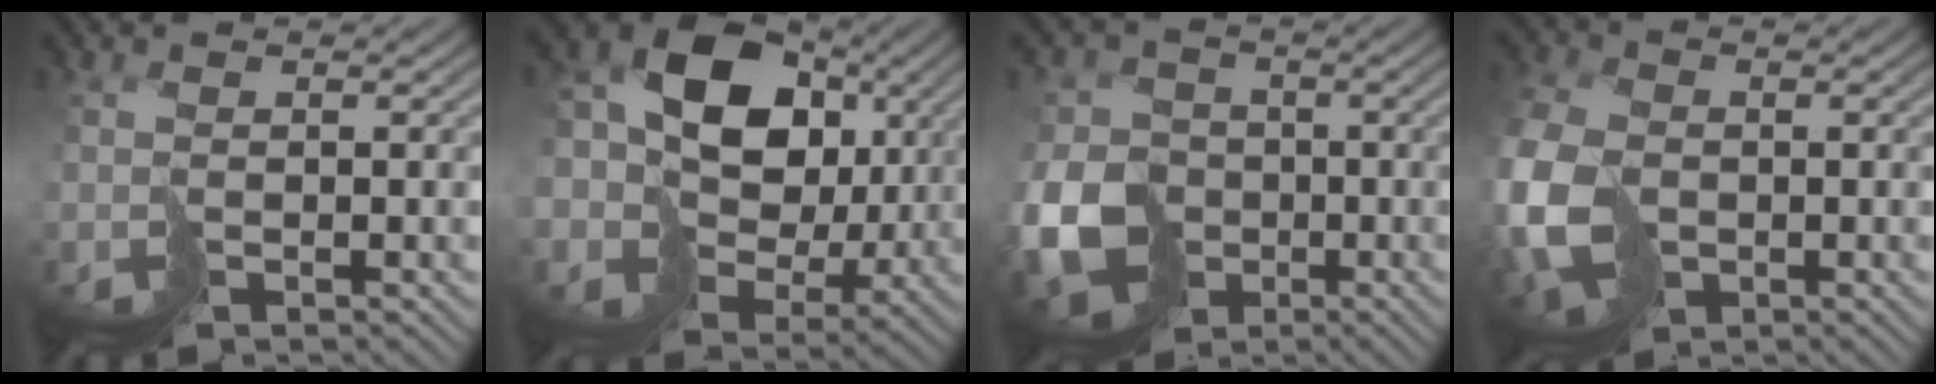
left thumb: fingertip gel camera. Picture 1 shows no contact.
{"total": 15.5, "force": [3.2, 12.9, 8.0], "torque": [-0.184, -0.001, 0.056]}
{"total": 9.8, "force": [-3.4, 8.1, 4.4], "torque": [-0.113, -0.031, -0.074]}
{"total": 11.2, "force": [-2.0, 8.5, 7.1], "torque": [-0.220, -0.038, -0.031]}